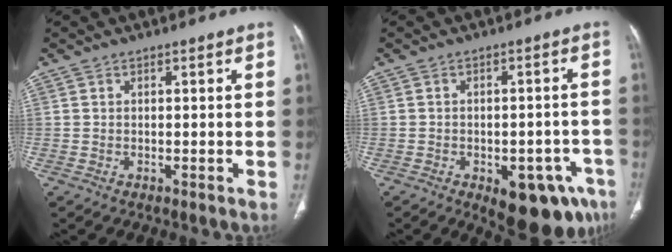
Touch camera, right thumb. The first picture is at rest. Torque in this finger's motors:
{"motor_torque": [1.82, 1.22, 0.91, -1.03, 0.33]}